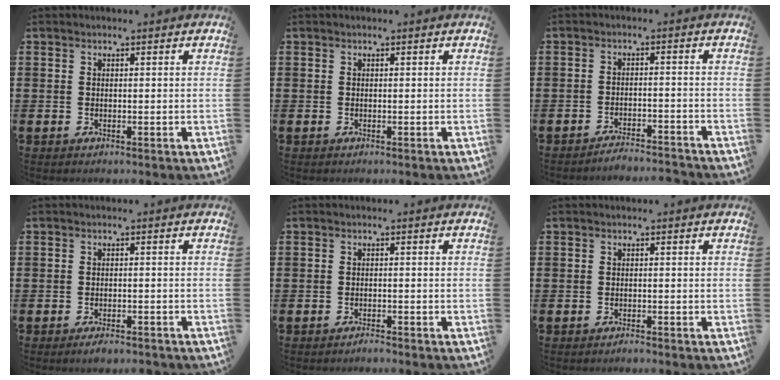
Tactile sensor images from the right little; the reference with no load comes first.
{"total": 0.0}
{"total": 2.6, "force": [-2.6, -0.1, 0.2], "torque": [-0.006, 0.003, -0.054]}
{"total": 1.8, "force": [-1.5, 0.2, 0.8], "torque": [-0.008, -0.002, -0.031]}
{"total": 1.0, "force": [-1.0, 0.0, 0.2], "torque": [-0.005, -0.003, -0.020]}
{"total": 0.8, "force": [-0.7, 0.0, 0.1], "torque": [-0.004, -0.003, -0.015]}